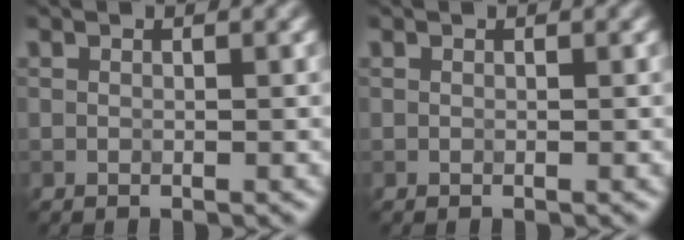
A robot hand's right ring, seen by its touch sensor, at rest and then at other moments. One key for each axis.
{"total": 0.0}